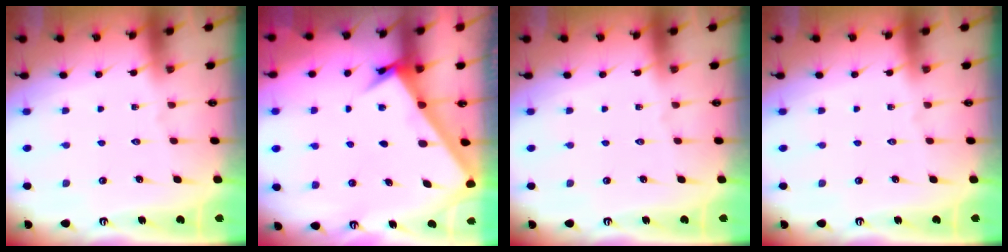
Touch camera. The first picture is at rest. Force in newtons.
{"total": 3.8, "press": 3.8, "slide": 0.4}
{"total": 0.0}
{"total": 0.0}